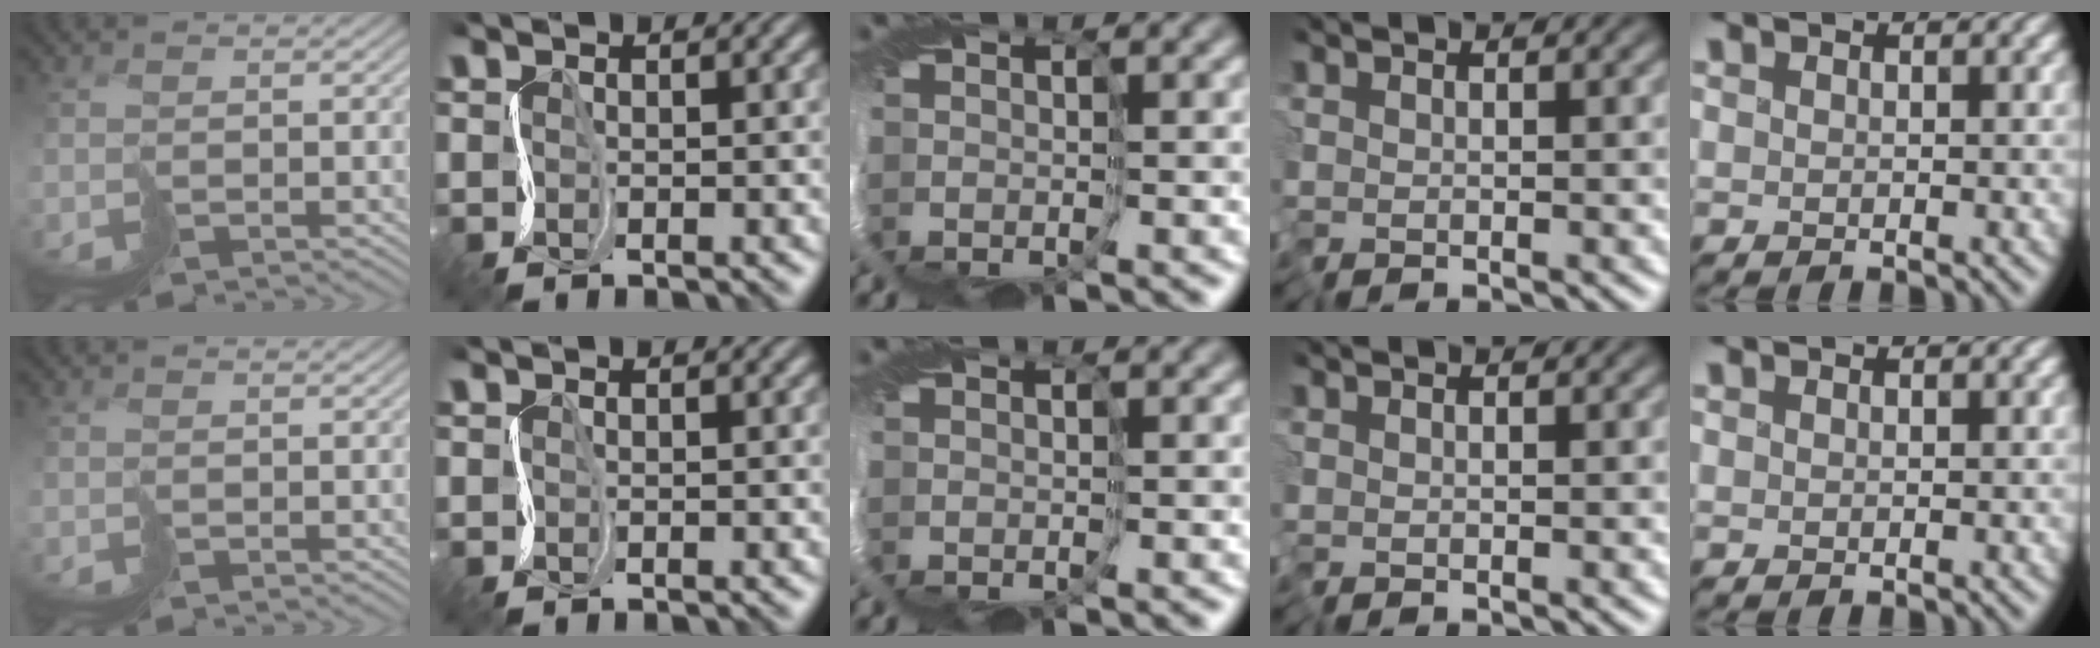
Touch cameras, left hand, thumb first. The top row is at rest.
{}